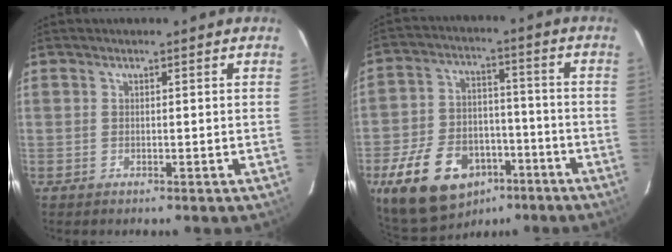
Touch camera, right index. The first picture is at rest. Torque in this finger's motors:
{"motor_torque": [1.13, -1.00, 0.81, 0.10]}